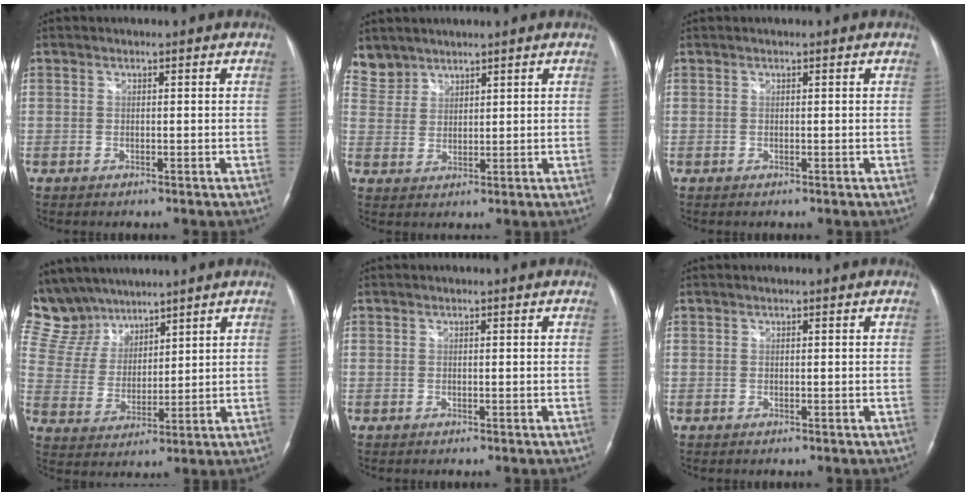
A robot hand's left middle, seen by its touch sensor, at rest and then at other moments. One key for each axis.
{"total": 4.4, "fx": 3.9, "fy": 2.0, "fz": -0.5, "tx": 0.015, "ty": 0.008, "tz": 0.083}
{"total": 0.0}
{"total": 12.0, "fx": 10.5, "fy": 5.5, "fz": 1.6, "tx": -0.048, "ty": 0.020, "tz": 0.220}
{"total": 0.0}
{"total": 0.0}